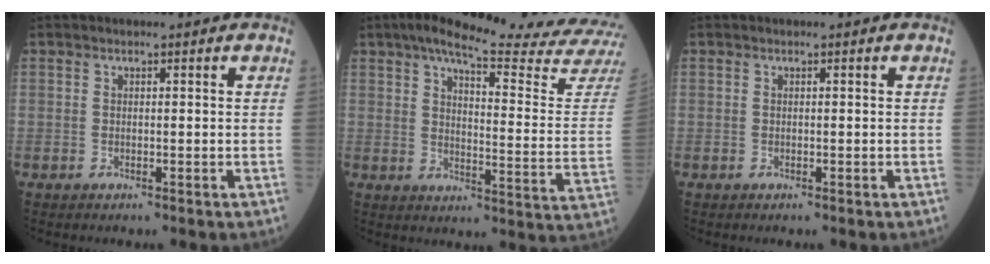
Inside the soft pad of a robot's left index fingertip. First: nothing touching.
{"total": 22.6, "force": [20.4, -1.0, 9.8], "torque": [-0.149, -0.087, 0.250]}
{"total": 0.0}